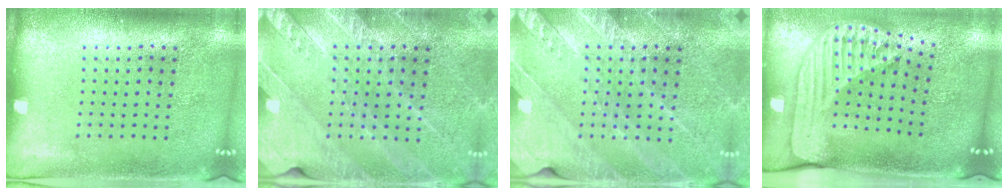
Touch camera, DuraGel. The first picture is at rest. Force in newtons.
{"total": 2.6, "press": 2.5, "slide": 0.7}
{"total": 2.6, "press": 2.5, "slide": 0.7}
{"total": 2.5, "press": 1.8, "slide": 1.7}